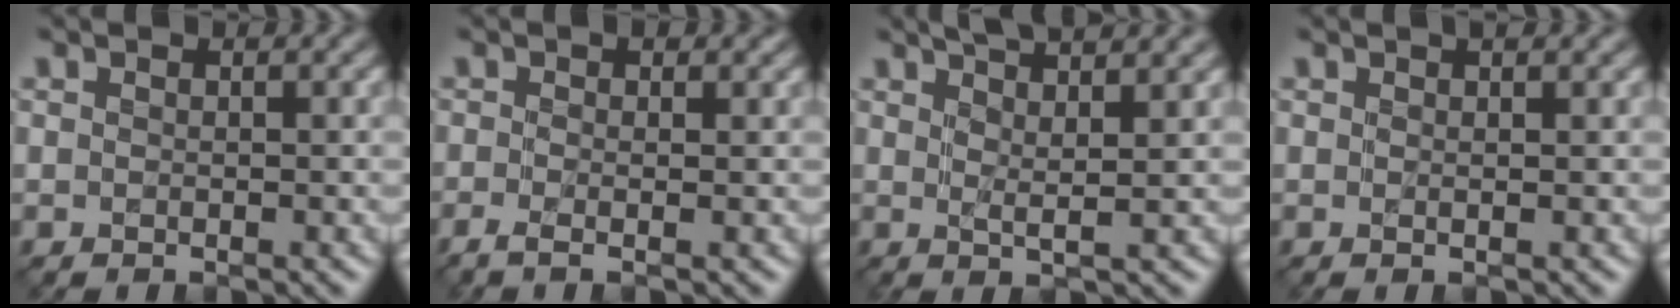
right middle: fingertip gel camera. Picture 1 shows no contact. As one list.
[{"total": 2.6, "force": [-0.4, 1.0, 2.4], "torque": [-0.043, -0.004, -0.015]}, {"total": 6.3, "force": [3.9, 1.5, 4.7], "torque": [-0.056, 0.021, 0.036]}, {"total": 2.0, "force": [1.0, 0.7, 1.6], "torque": [-0.016, -0.003, -0.002]}]